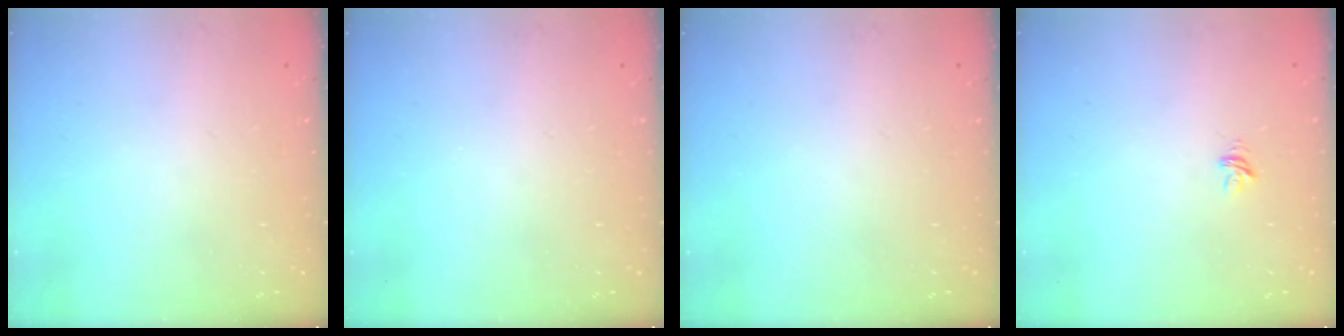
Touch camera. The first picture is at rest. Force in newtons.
{"total": 0.0}
{"total": 0.0}
{"total": 3.9, "press": 3.9, "slide": 0.2}